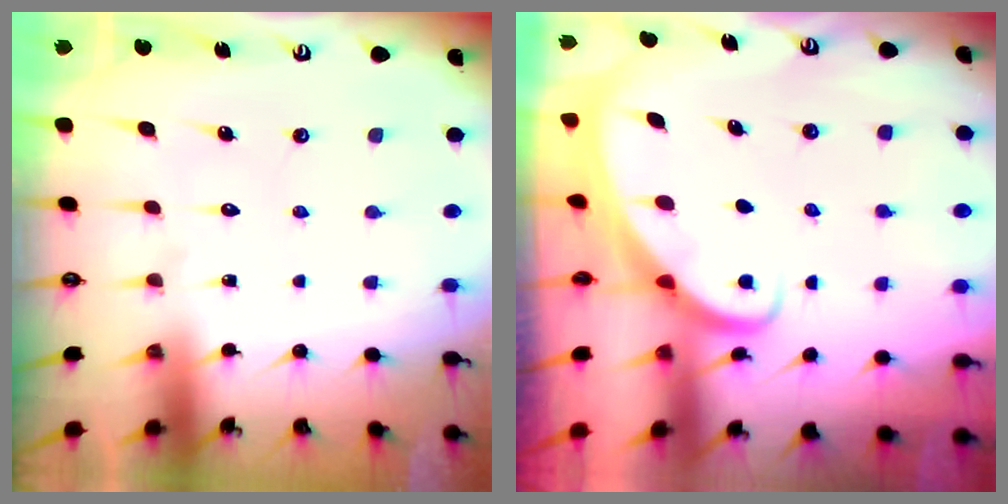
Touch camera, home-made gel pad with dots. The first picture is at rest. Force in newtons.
{"total": 3.1, "press": 3.0, "slide": 0.5}